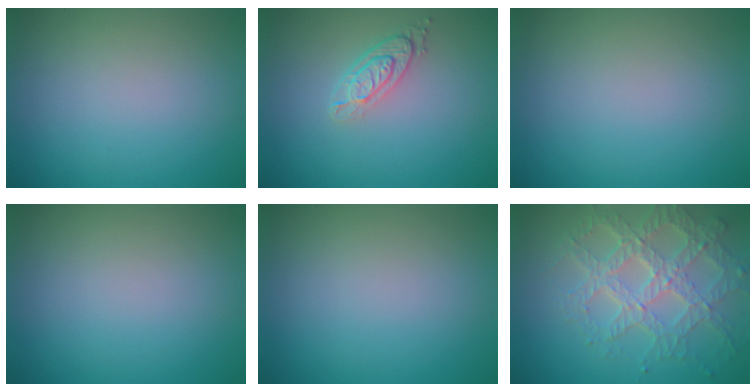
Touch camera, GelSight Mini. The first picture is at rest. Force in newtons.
{"total": 2.9, "press": 2.2, "slide": 1.9}
{"total": 0.0}
{"total": 0.0}
{"total": 0.0}
{"total": 6.8, "press": 4.9, "slide": 4.7}